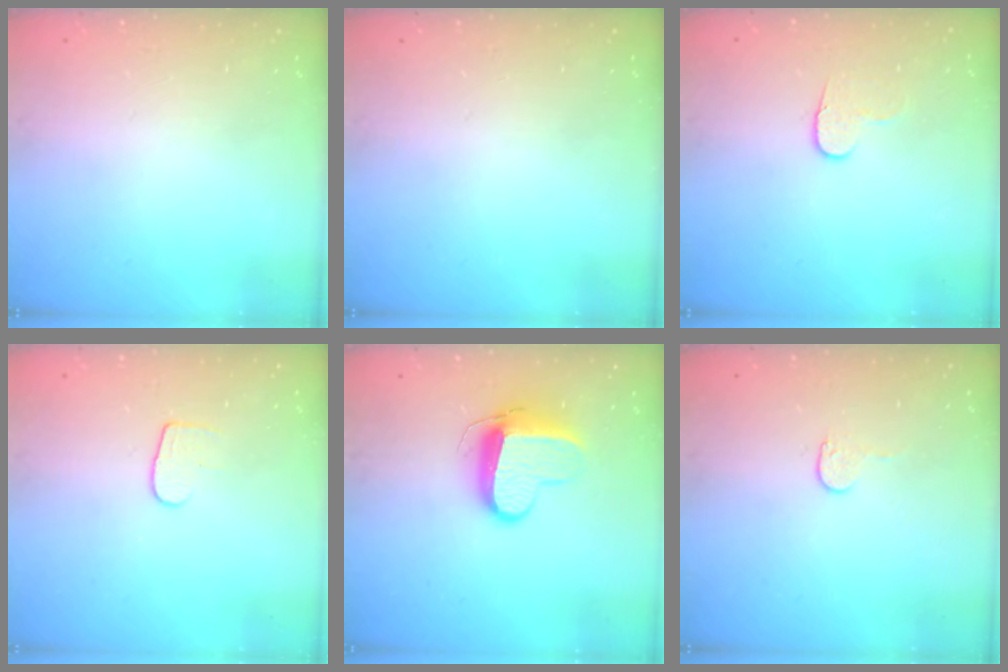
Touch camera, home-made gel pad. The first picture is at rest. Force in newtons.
{"total": 0.0}
{"total": 6.2, "press": 6.1, "slide": 0.6}
{"total": 5.1, "press": 5.1, "slide": 0.4}
{"total": 10.7, "press": 10.6, "slide": 1.1}
{"total": 4.0, "press": 4.0, "slide": 0.3}